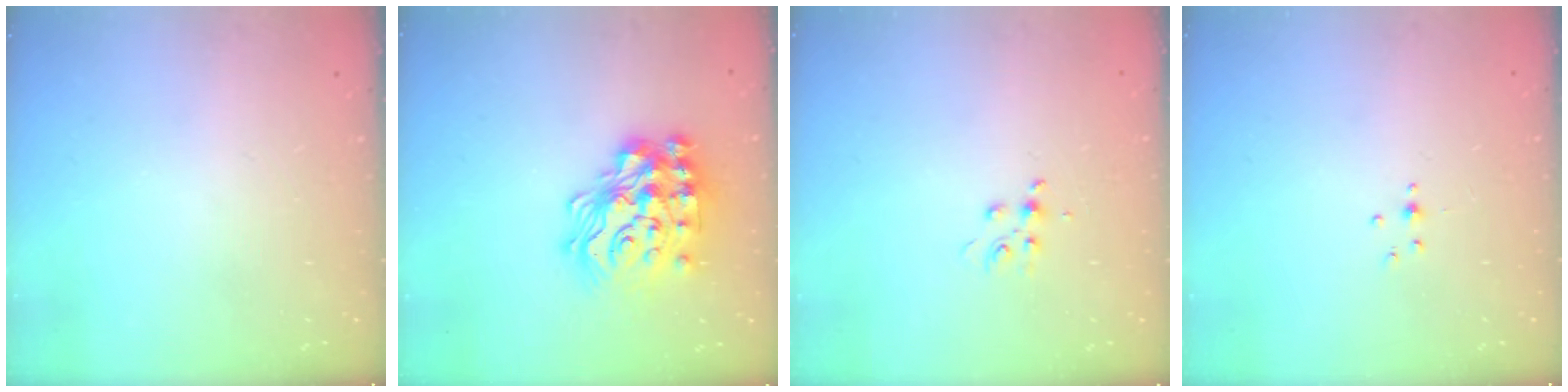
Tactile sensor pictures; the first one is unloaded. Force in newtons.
{"total": 21.8, "press": 21.7, "slide": 1.8}
{"total": 5.0, "press": 4.9, "slide": 0.6}
{"total": 2.3, "press": 1.9, "slide": 1.3}